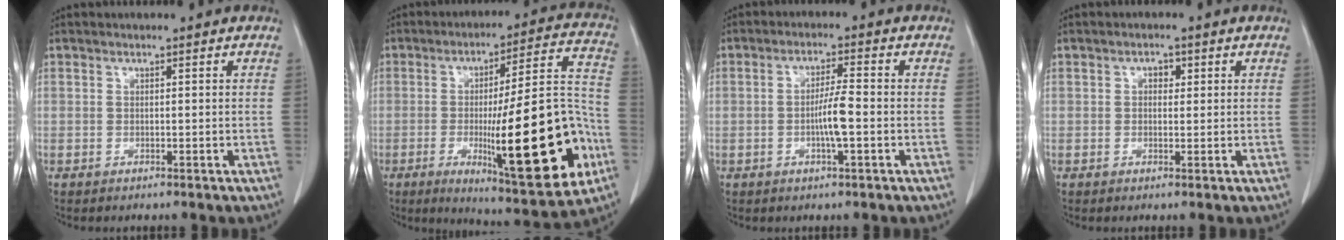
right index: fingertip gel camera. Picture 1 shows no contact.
{"total": 24.6, "force": [-7.0, 3.0, 23.4], "torque": [-0.308, -0.004, -0.092]}
{"total": 4.8, "force": [-1.0, 0.2, 4.7], "torque": [-0.092, -0.002, -0.020]}
{"total": 1.7, "force": [0.5, 1.1, 1.1], "torque": [-0.015, 0.005, 0.005]}